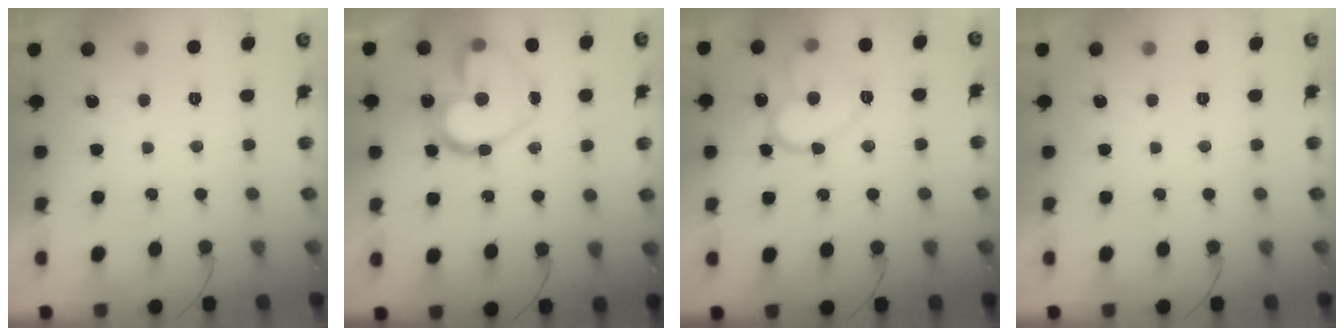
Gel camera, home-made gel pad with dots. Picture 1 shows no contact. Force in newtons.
{"total": 16.6, "press": 16.5, "slide": 1.8}
{"total": 14.2, "press": 14.2, "slide": 1.3}
{"total": 0.0}